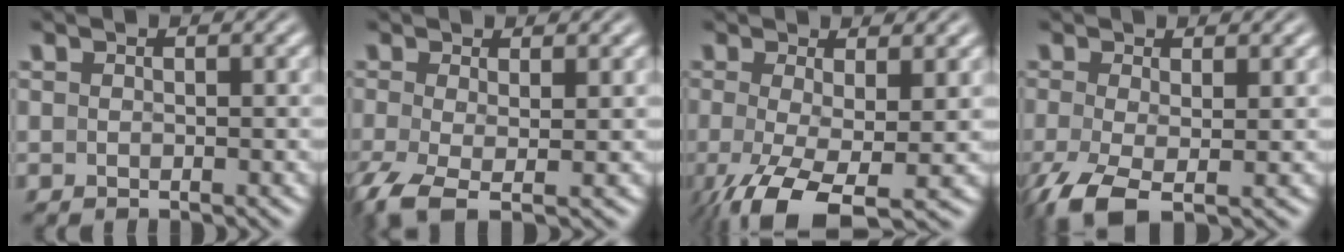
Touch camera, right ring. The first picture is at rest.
{"total": 4.2, "force": [-2.6, 1.9, 2.7], "torque": [-0.081, -0.048, -0.019]}
{"total": 5.5, "force": [-2.9, 1.7, 4.3], "torque": [-0.106, -0.046, -0.022]}
{"total": 4.6, "force": [-2.7, 2.0, 3.1], "torque": [-0.086, -0.044, -0.021]}